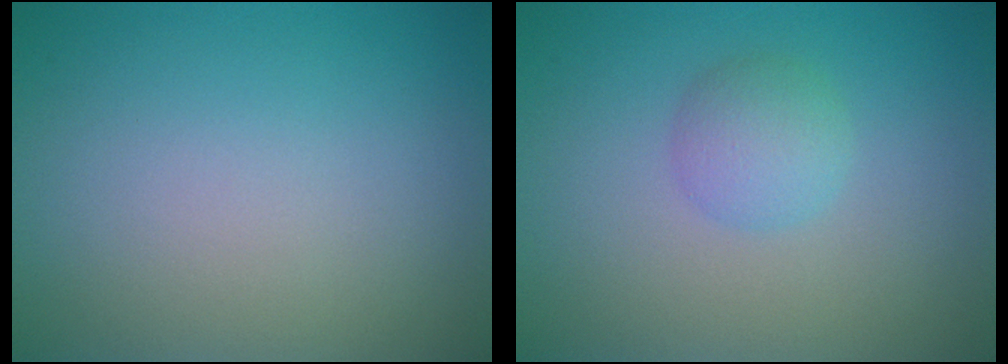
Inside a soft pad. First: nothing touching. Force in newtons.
{"total": 2.1, "press": 2.1, "slide": 0.1}